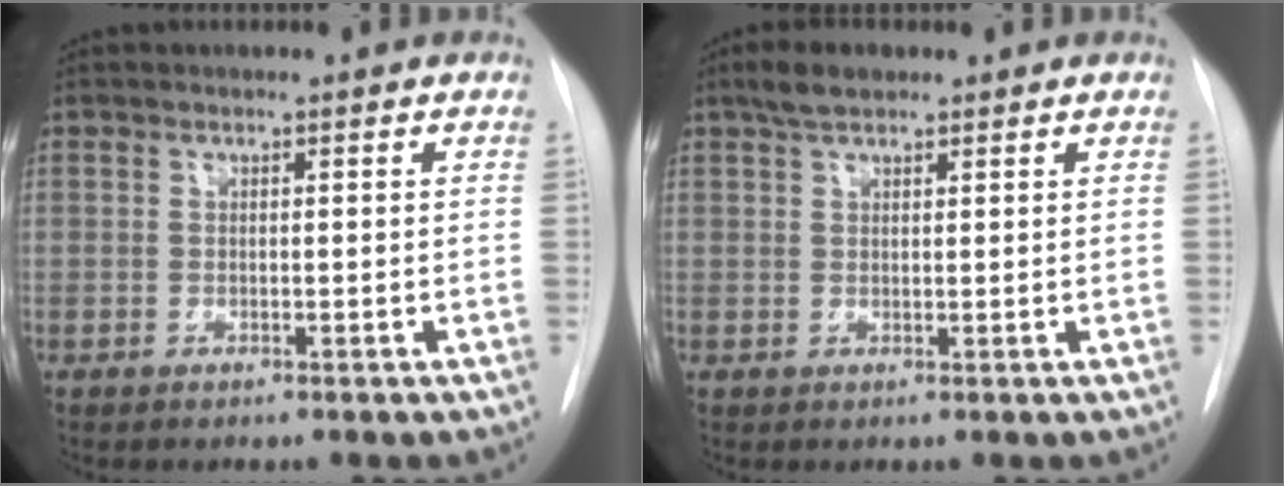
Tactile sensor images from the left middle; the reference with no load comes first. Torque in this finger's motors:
{"motor_torque": [0.32, -0.25, -0.18, -0.05]}